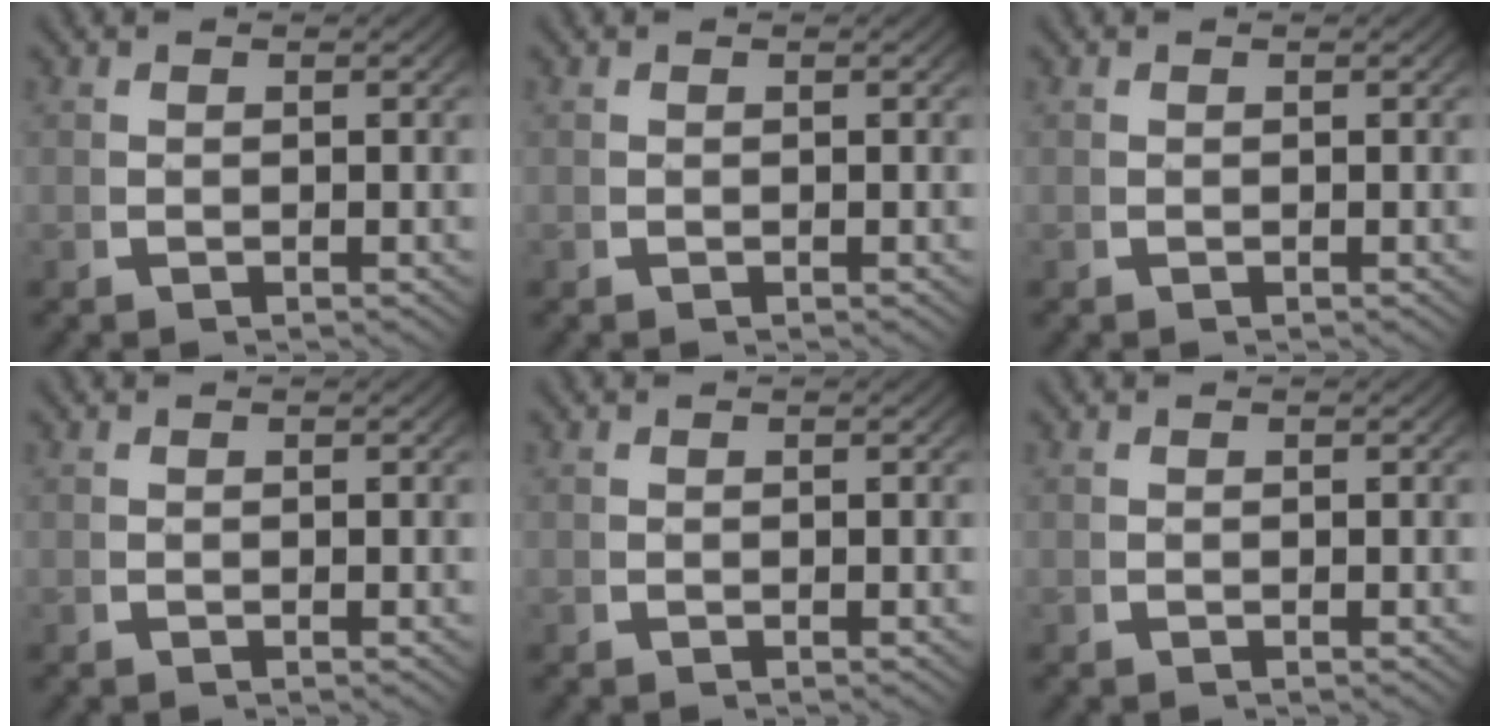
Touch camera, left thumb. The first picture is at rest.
{"total": 0.0}
{"total": 0.0}
{"total": 0.0}
{"total": 0.0}
{"total": 0.0}